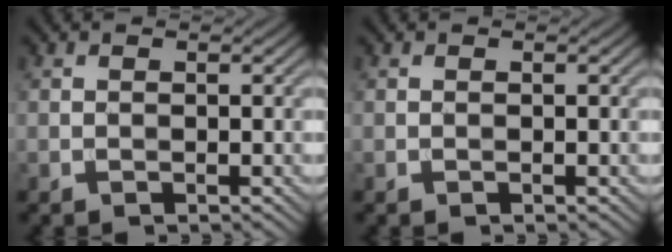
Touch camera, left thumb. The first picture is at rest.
{"total": 0.0}